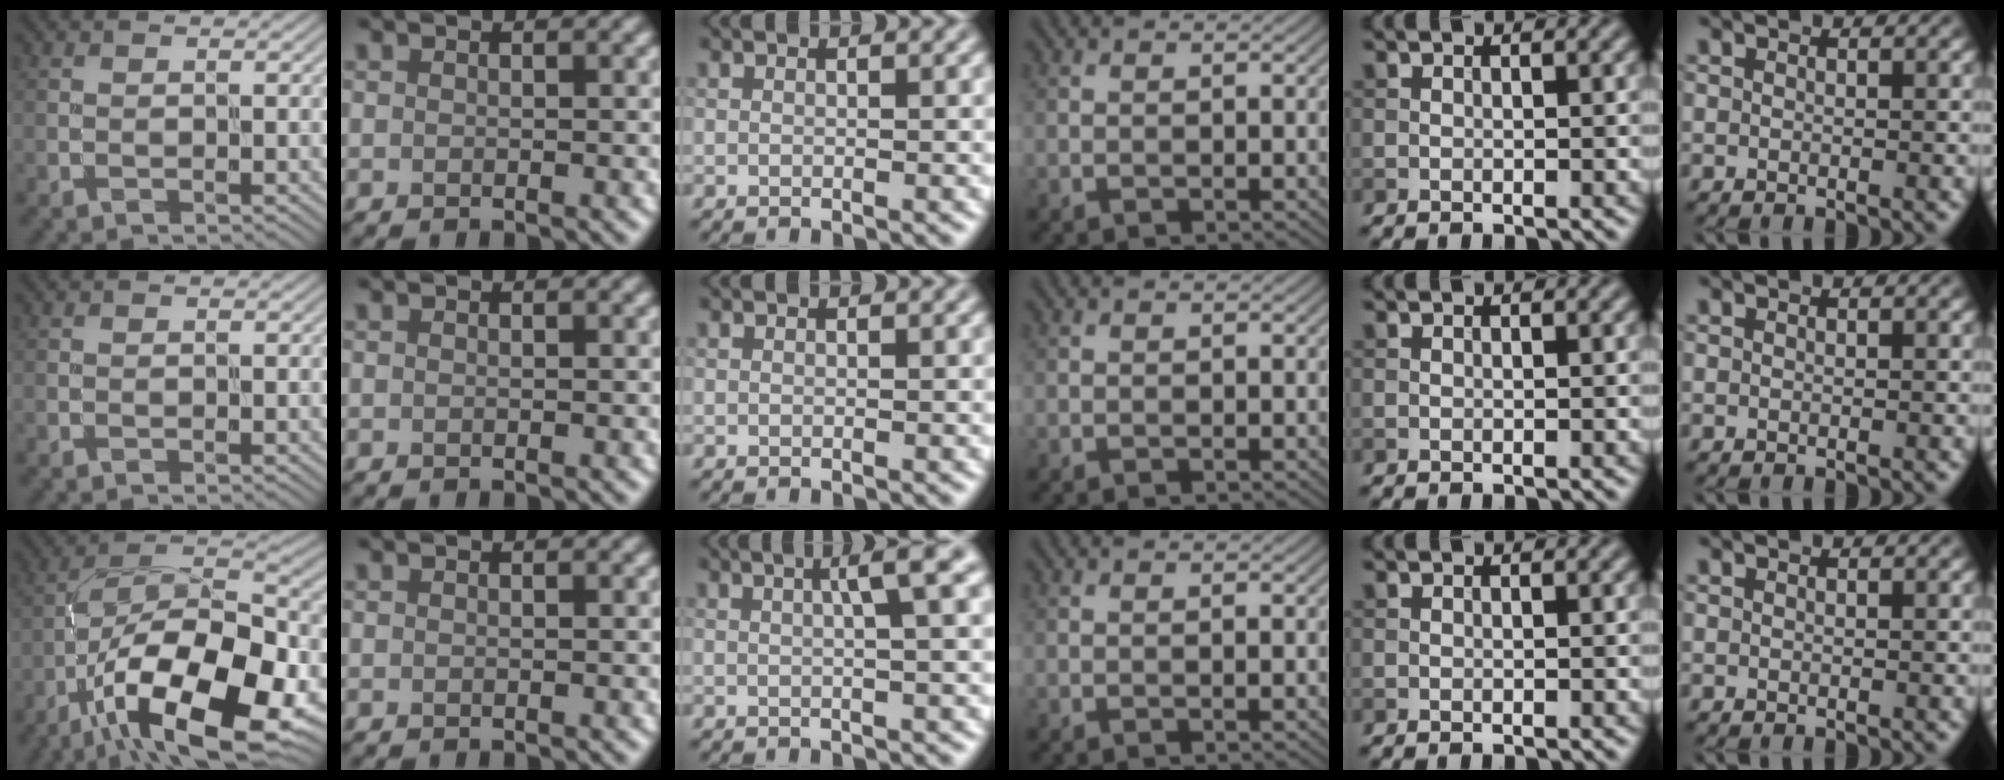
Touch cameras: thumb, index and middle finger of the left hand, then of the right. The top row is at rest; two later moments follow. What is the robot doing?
{"motion": "screw", "object": "medicine bottle"}